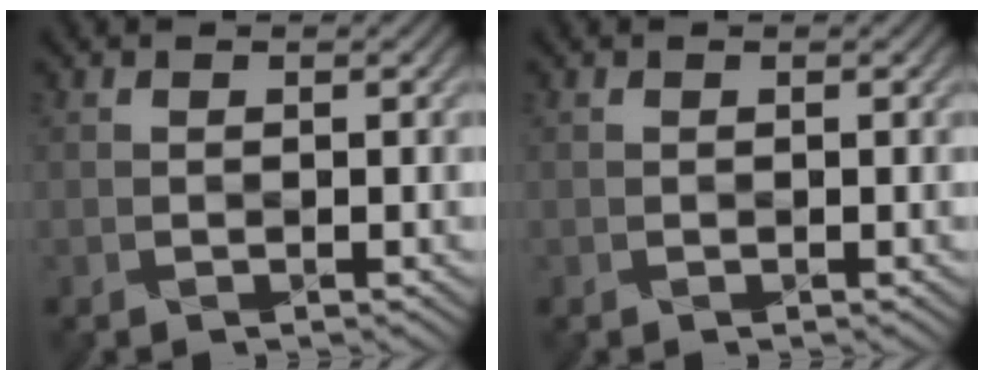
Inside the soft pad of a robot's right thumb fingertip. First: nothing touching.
{"total": 0.0}